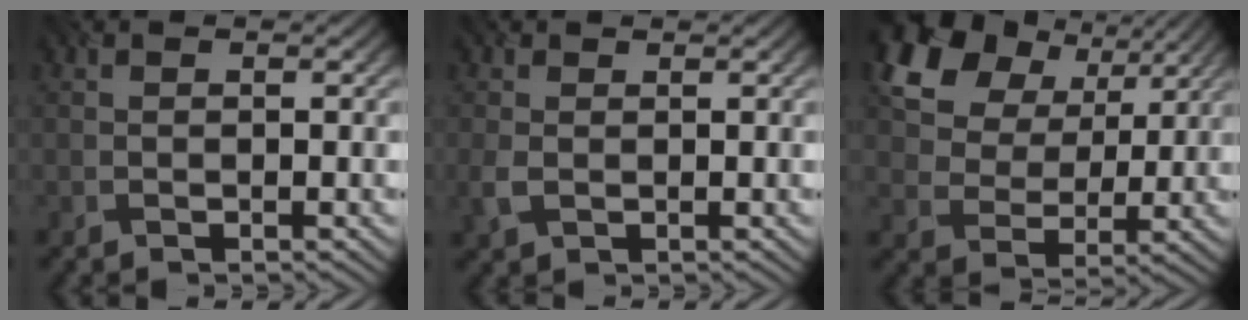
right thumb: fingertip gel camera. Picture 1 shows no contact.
{"total": 2.1, "force": [-0.2, 1.7, 1.2], "torque": [-0.041, -0.010, -0.007]}
{"total": 15.0, "force": [8.2, 9.8, 8.0], "torque": [-0.206, 0.039, 0.145]}